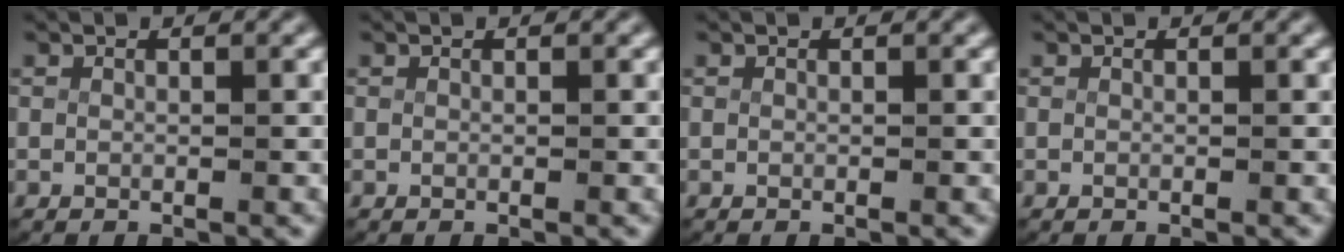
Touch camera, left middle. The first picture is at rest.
{"total": 0.0}
{"total": 0.0}
{"total": 0.0}